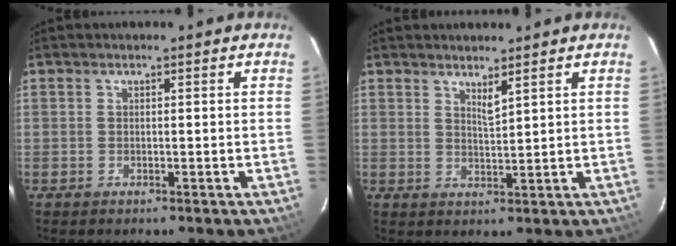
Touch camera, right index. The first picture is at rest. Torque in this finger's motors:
{"motor_torque": [0.05, 0.24, 0.00, 0.00]}